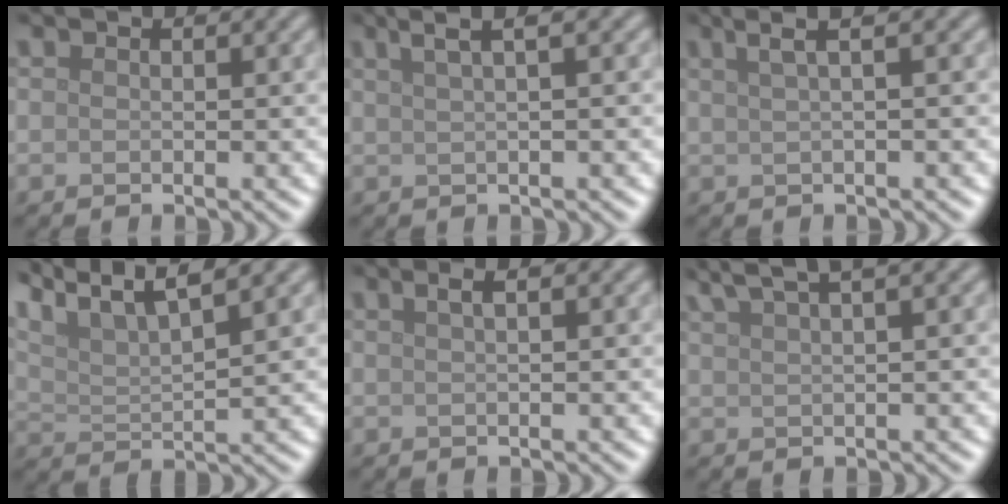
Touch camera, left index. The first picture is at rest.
{"total": 3.1, "force": [1.9, 0.7, 2.4], "torque": [-0.030, 0.010, 0.028]}
{"total": 3.2, "force": [1.7, 0.8, 2.6], "torque": [-0.031, 0.009, 0.023]}
{"total": 9.1, "force": [7.2, 2.2, 5.0], "torque": [-0.102, 0.025, 0.111]}
{"total": 1.6, "force": [0.7, 0.5, 1.3], "torque": [-0.020, 0.006, 0.009]}
{"total": 5.3, "force": [4.0, 0.9, 3.3], "torque": [-0.044, 0.020, 0.055]}